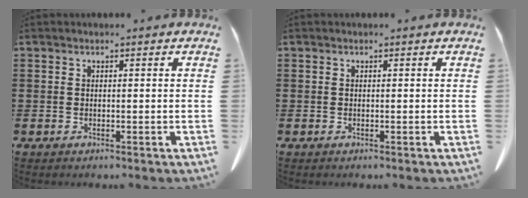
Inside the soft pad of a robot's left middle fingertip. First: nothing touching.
{"total": 0.0}